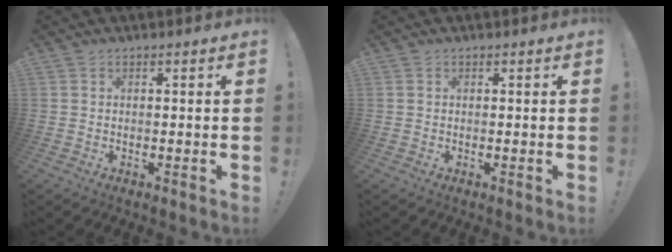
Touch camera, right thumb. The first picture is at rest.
{"total": 0.0}